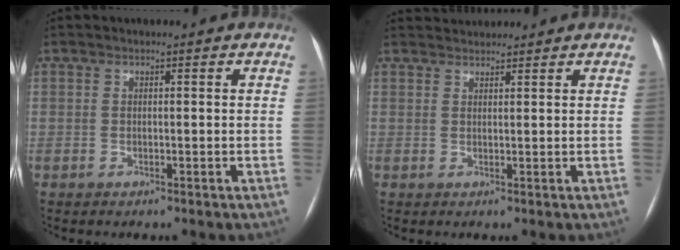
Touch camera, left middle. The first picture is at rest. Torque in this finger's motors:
{"motor_torque": [0.29, -0.60, 0.03, -0.01]}